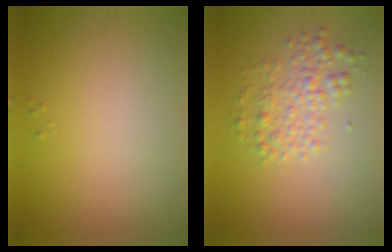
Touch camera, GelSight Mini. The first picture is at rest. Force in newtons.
{"total": 2.9, "press": 2.9, "slide": 0.1}